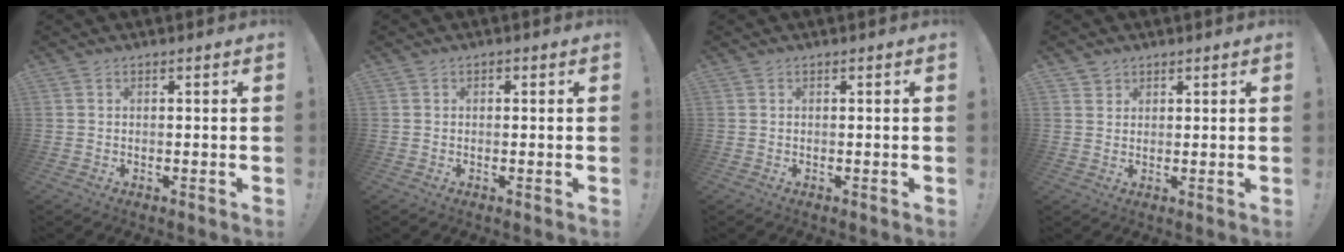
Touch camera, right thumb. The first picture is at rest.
{"total": 1.2, "force": [0.2, 1.0, 0.6], "torque": [-0.005, 0.003, 0.001]}
{"total": 0.0}
{"total": 2.1, "force": [1.5, 1.5, 0.1], "torque": [0.005, -0.009, 0.026]}